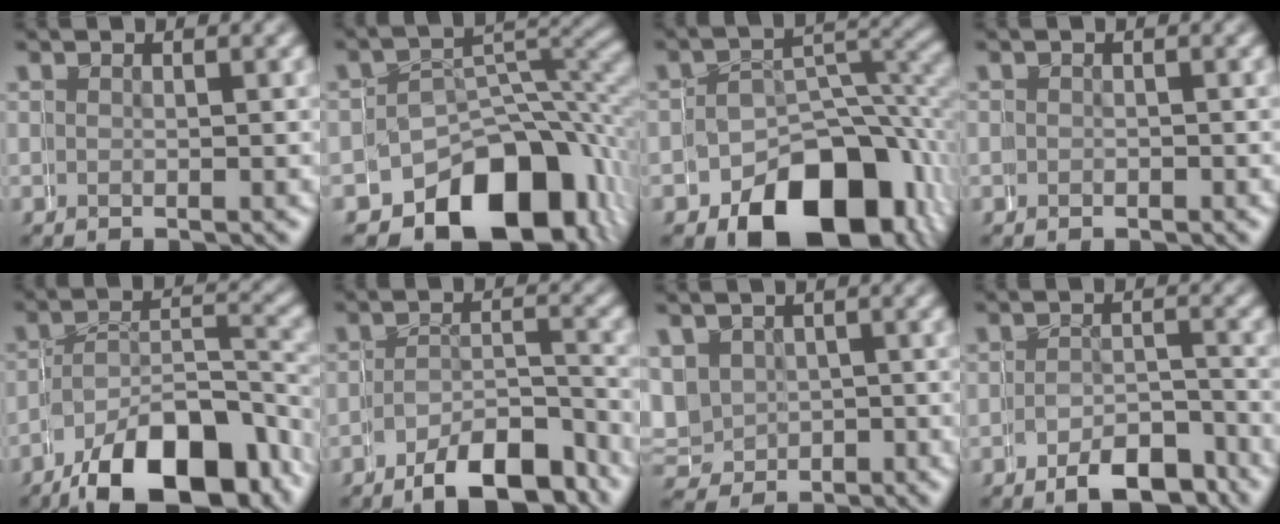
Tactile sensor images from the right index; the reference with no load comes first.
{"total": 10.6, "force": [-6.8, 6.4, 5.1], "torque": [-0.051, -0.023, -0.098]}
{"total": 8.6, "force": [-5.0, 5.2, 4.6], "torque": [-0.051, -0.016, -0.073]}
{"total": 1.0, "force": [-0.2, 1.0, -0.2], "torque": [-0.005, -0.004, -0.005]}
{"total": 11.0, "force": [-7.3, 5.3, 6.4], "torque": [-0.077, -0.026, -0.100]}
{"total": 6.8, "force": [-6.3, 2.3, 1.5], "torque": [-0.017, -0.014, -0.095]}
{"total": 5.1, "force": [0.0, 5.1, 0.1], "torque": [-0.010, -0.011, -0.003]}
{"total": 5.2, "force": [-4.5, 2.2, 1.3], "torque": [-0.007, -0.009, -0.074]}